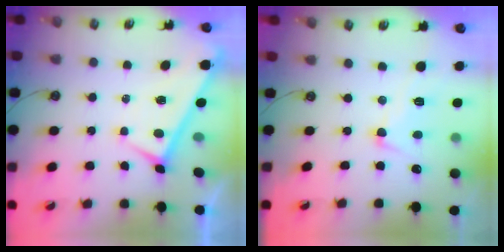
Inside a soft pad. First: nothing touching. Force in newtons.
{"total": 4.2, "press": 4.1, "slide": 1.0}